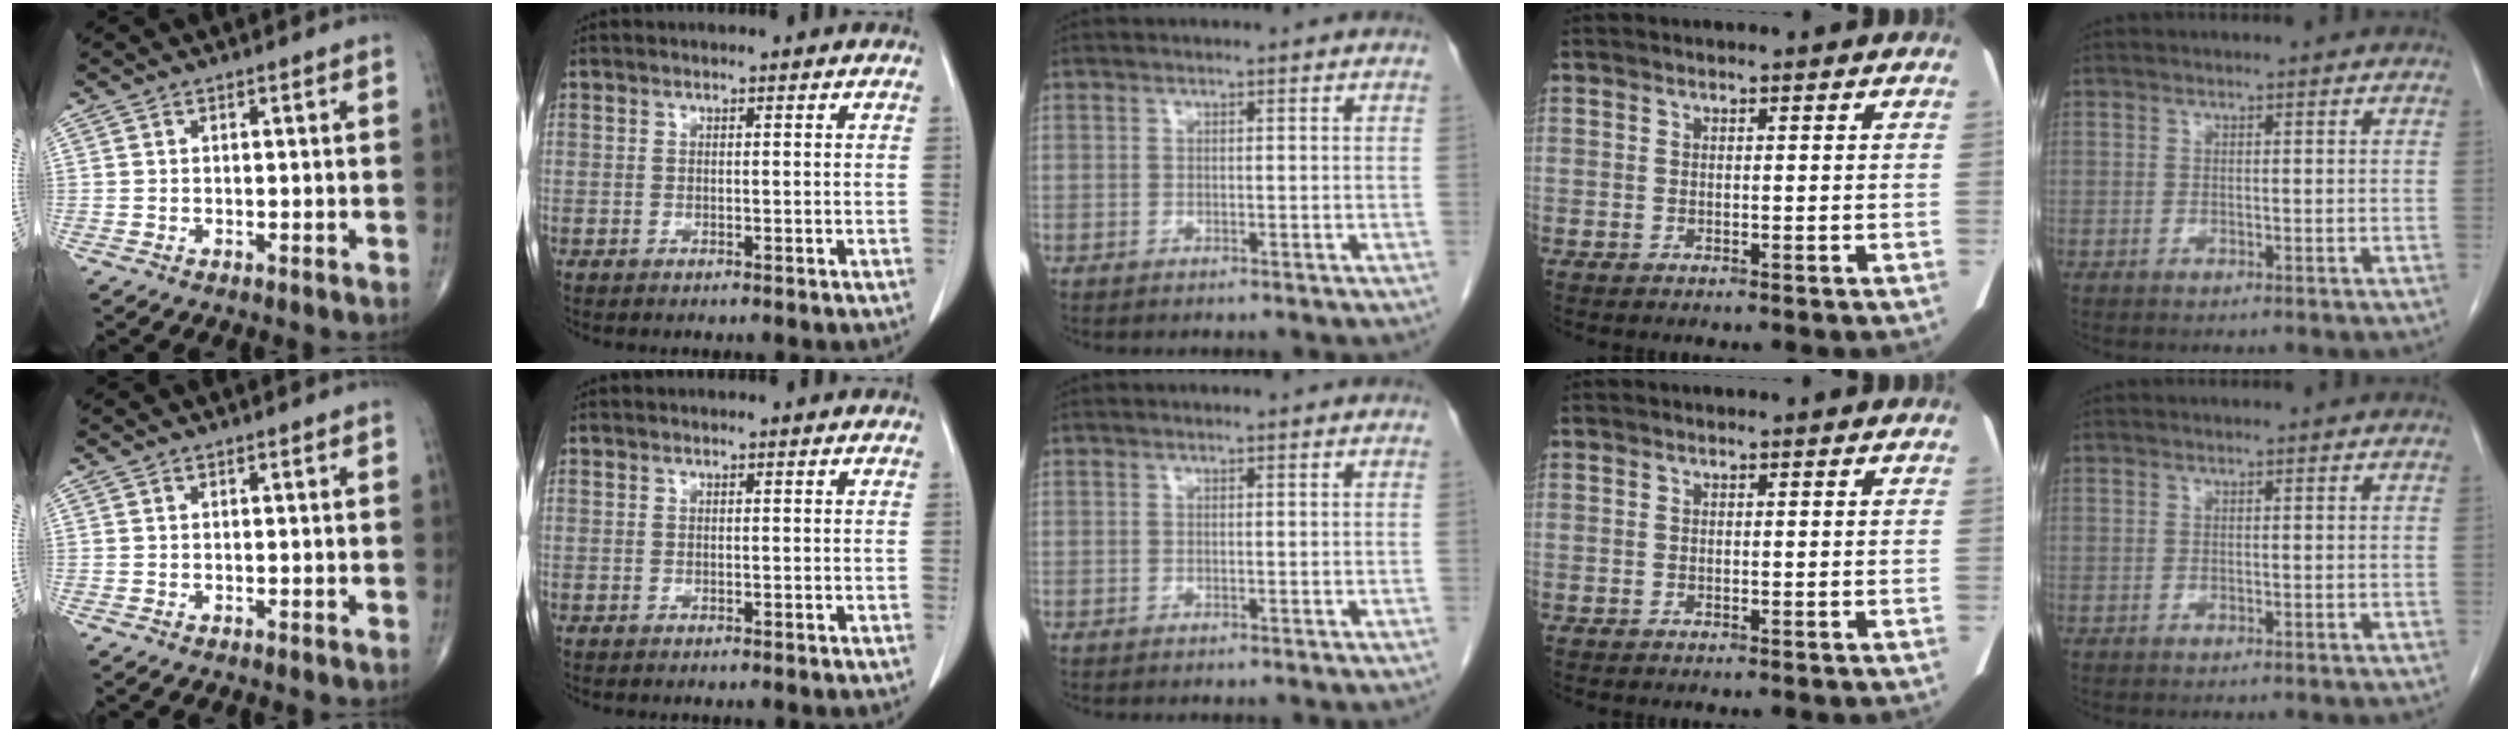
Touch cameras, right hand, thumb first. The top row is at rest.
{}